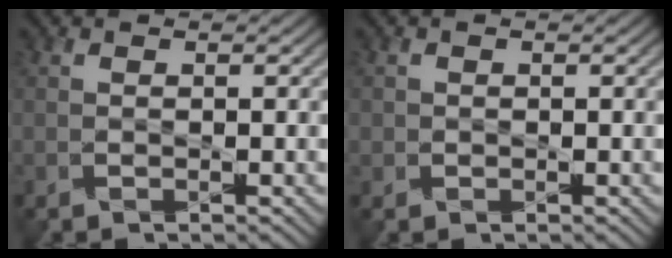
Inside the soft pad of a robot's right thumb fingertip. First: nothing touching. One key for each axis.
{"total": 0.9, "fx": 0.0, "fy": 0.9, "fz": 0.0, "tx": 0.002, "ty": -0.005, "tz": -0.002}